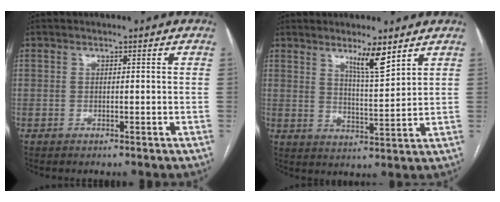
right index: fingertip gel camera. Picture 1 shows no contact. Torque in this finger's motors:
{"motor_torque": [0.22, 0.20, 0.11, 0.06]}